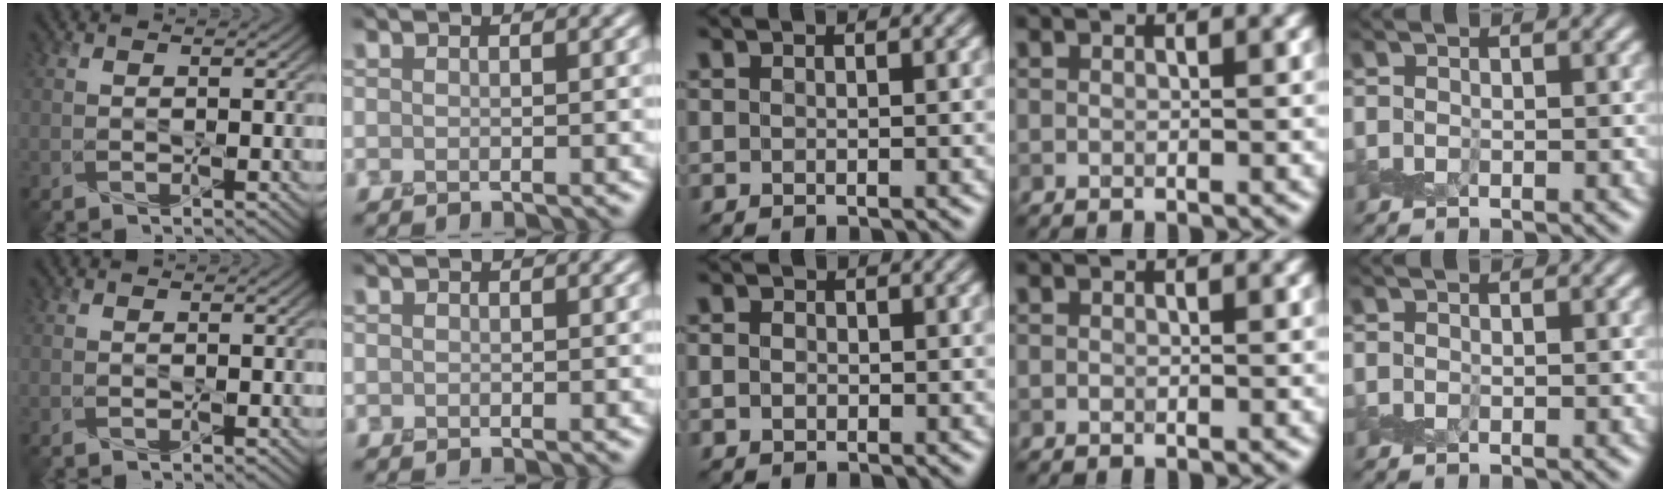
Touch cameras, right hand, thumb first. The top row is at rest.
{"middle": {"total": 1.0, "force": [-0.3, 0.8, 0.5], "torque": [-0.009, -0.001, -0.008]}}